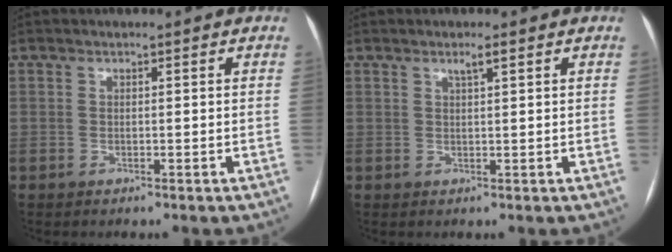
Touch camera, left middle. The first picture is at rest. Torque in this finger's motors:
{"motor_torque": [0.26, -0.21, -0.01, 0.00]}